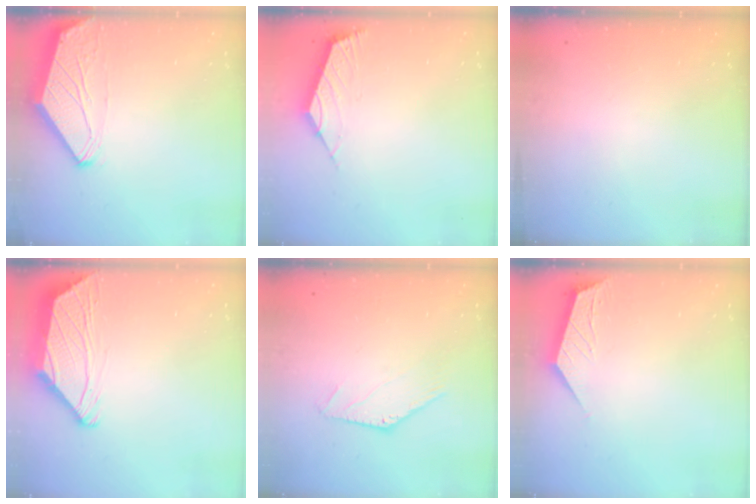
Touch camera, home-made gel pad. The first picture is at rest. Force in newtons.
{"total": 2.6, "press": 2.5, "slide": 0.6}
{"total": 0.0}
{"total": 2.0, "press": 2.0, "slide": 0.6}
{"total": 0.0}
{"total": 2.0, "press": 2.0, "slide": 0.4}